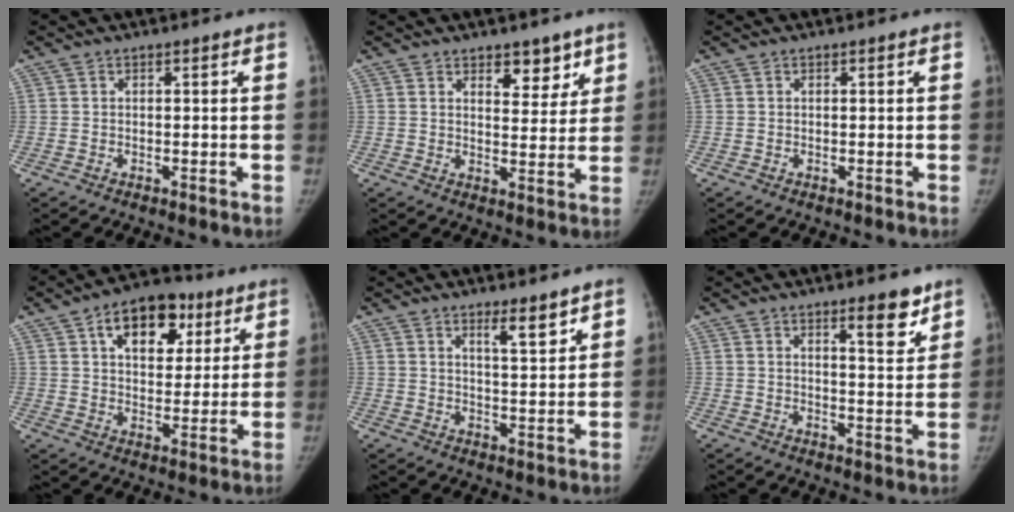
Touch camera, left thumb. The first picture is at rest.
{"total": 5.9, "force": [3.9, 3.2, 3.1], "torque": [-0.008, -0.026, 0.056]}
{"total": 0.0}
{"total": 14.3, "force": [6.5, 8.9, 9.1], "torque": [-0.089, -0.006, 0.099]}
{"total": 4.6, "force": [3.4, 0.9, 3.0], "torque": [-0.040, -0.030, 0.054]}
{"total": 6.4, "force": [4.4, 1.7, 4.3], "torque": [-0.044, -0.033, 0.061]}